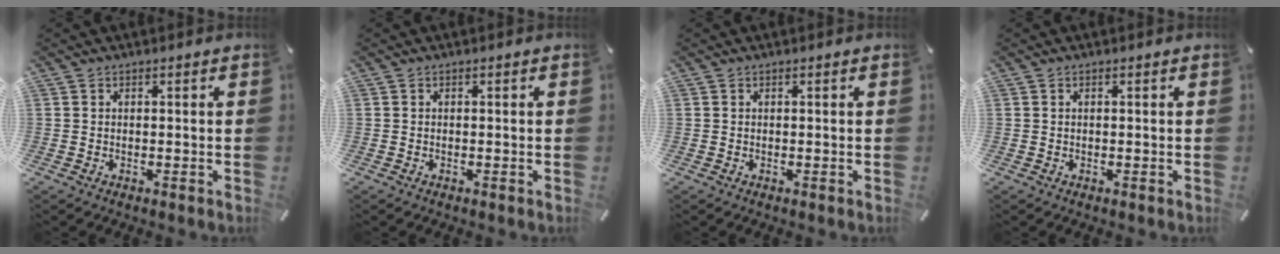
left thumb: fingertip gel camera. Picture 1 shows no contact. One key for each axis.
{"total": 0.0}
{"total": 0.0}
{"total": 0.0}